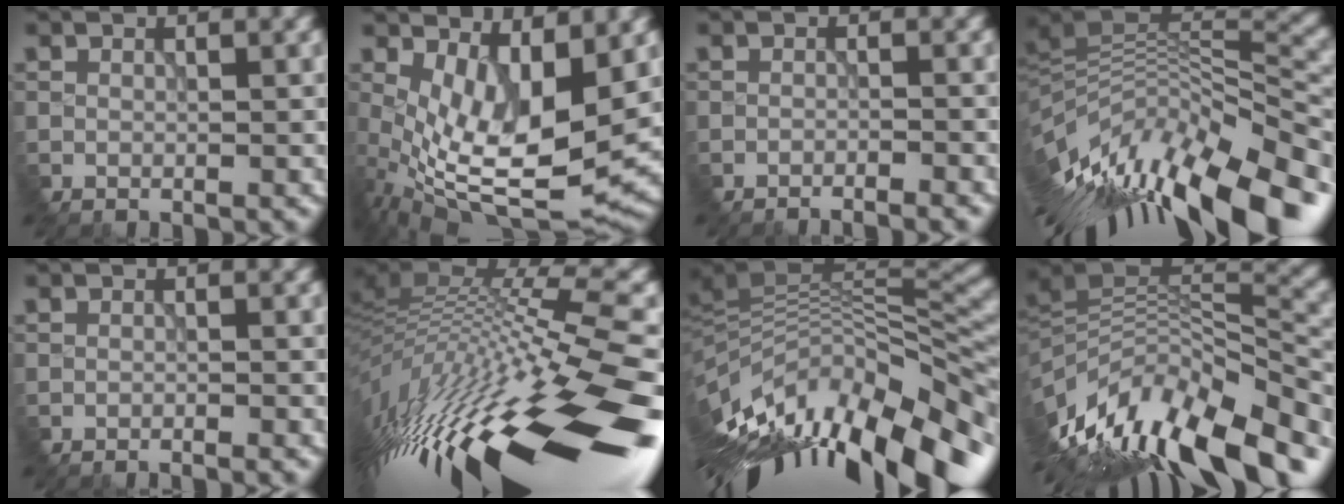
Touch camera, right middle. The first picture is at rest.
{"total": 9.0, "force": [1.8, 3.6, 8.1], "torque": [-0.179, -0.033, 0.040]}
{"total": 3.7, "force": [-3.7, 0.2, 0.2], "torque": [-0.012, 0.001, -0.050]}
{"total": 14.0, "force": [-6.0, 5.3, 11.5], "torque": [-0.215, -0.007, -0.087]}
{"total": 1.7, "force": [-1.7, -0.1, 0.1], "torque": [-0.011, -0.002, -0.026]}
{"total": 16.4, "force": [-3.6, 3.5, 15.6], "torque": [-0.284, -0.019, -0.049]}
{"total": 13.6, "force": [-4.9, 5.5, 11.4], "torque": [-0.214, 0.000, -0.076]}
{"total": 12.3, "force": [-4.9, 5.3, 9.9], "torque": [-0.204, 0.006, -0.082]}